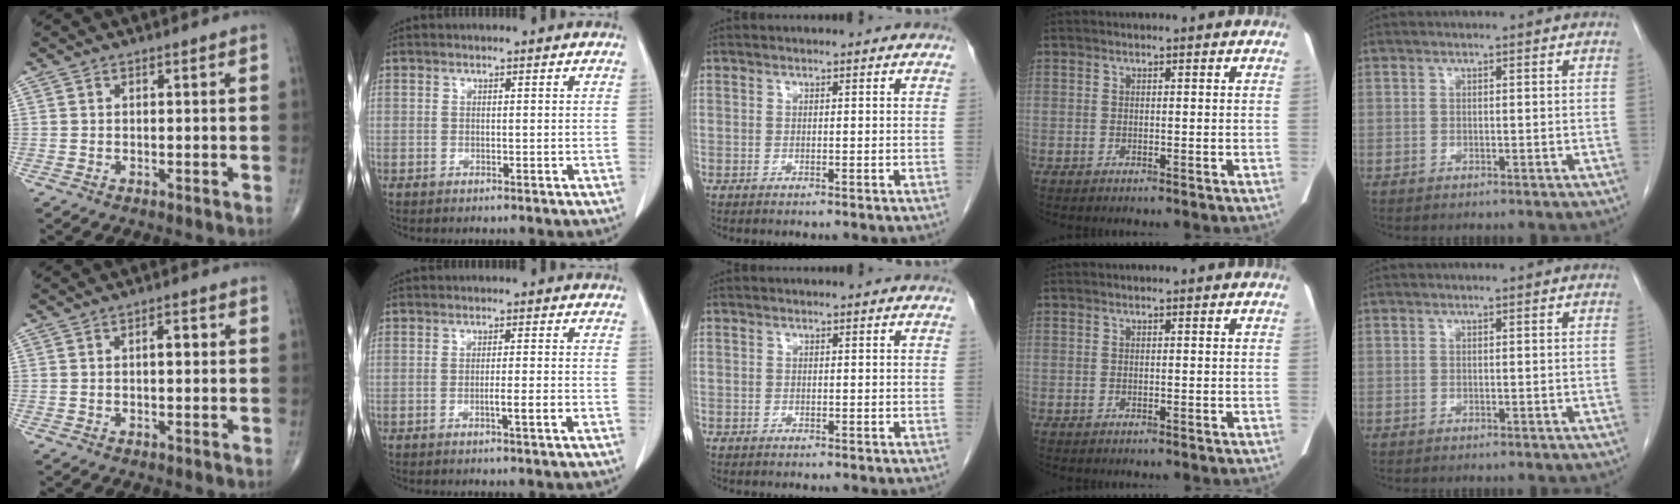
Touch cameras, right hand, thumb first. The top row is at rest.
{"thumb": {"total": 2.8, "force": [0.3, 1.2, 2.5], "torque": [-0.036, 0.007, 0.003]}, "index": {"total": 2.9, "force": [-1.1, -0.3, 2.7], "torque": [-0.042, -0.003, -0.019]}, "middle": {"total": 0.5, "force": [-0.4, 0.4, 0.0], "torque": [-0.006, 0.002, -0.008]}}